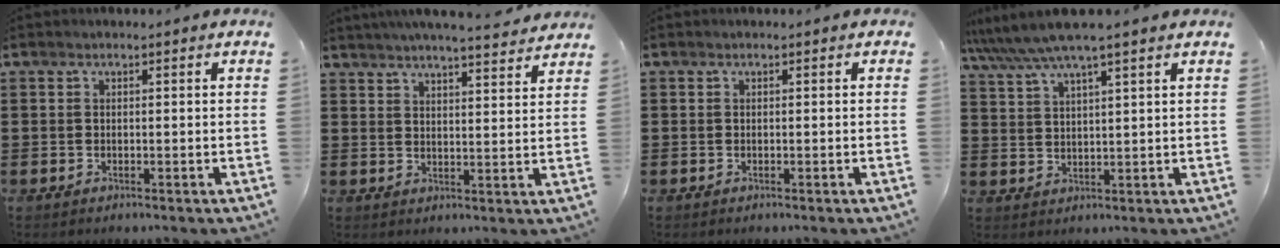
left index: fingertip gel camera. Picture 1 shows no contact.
{"total": 4.8, "force": [4.6, -0.3, 1.2], "torque": [-0.041, -0.022, 0.081]}
{"total": 0.0}
{"total": 5.8, "force": [4.7, 0.1, 3.3], "torque": [-0.077, -0.014, 0.083]}